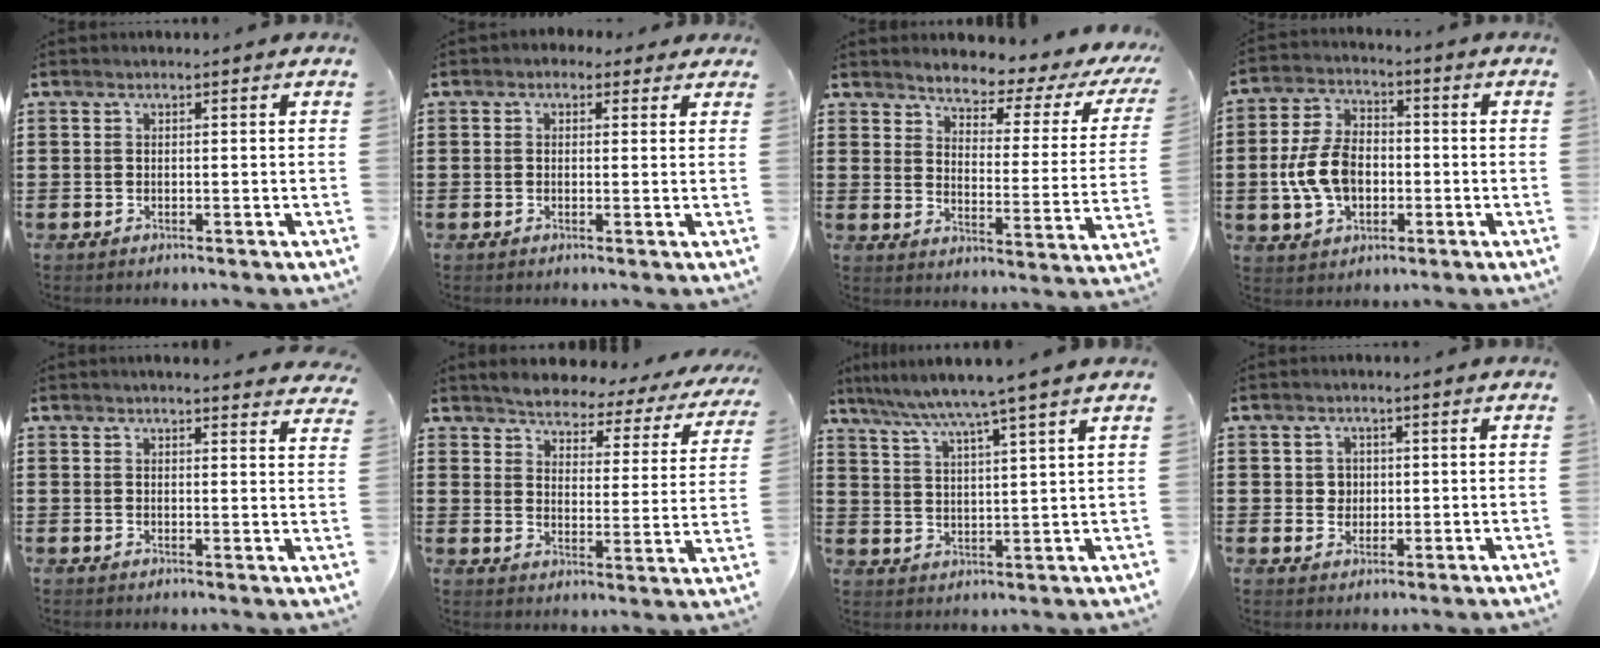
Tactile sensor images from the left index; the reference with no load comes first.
{"total": 1.4, "force": [0.5, 1.3, 0.5], "torque": [-0.014, 0.007, 0.008]}
{"total": 2.9, "force": [2.7, 0.5, 0.9], "torque": [-0.031, -0.031, 0.033]}
{"total": 9.0, "force": [-1.5, 6.0, 6.5], "torque": [-0.160, 0.007, -0.034]}
{"total": 2.4, "force": [2.3, -0.2, 0.4], "torque": [-0.006, -0.012, 0.043]}
{"total": 3.3, "force": [3.2, 0.5, 0.4], "torque": [-0.032, -0.028, 0.048]}
{"total": 6.0, "force": [4.9, -1.4, 3.2], "torque": [-0.080, -0.028, 0.080]}
{"total": 2.3, "force": [0.5, 2.2, 0.6], "torque": [-0.022, 0.011, 0.006]}